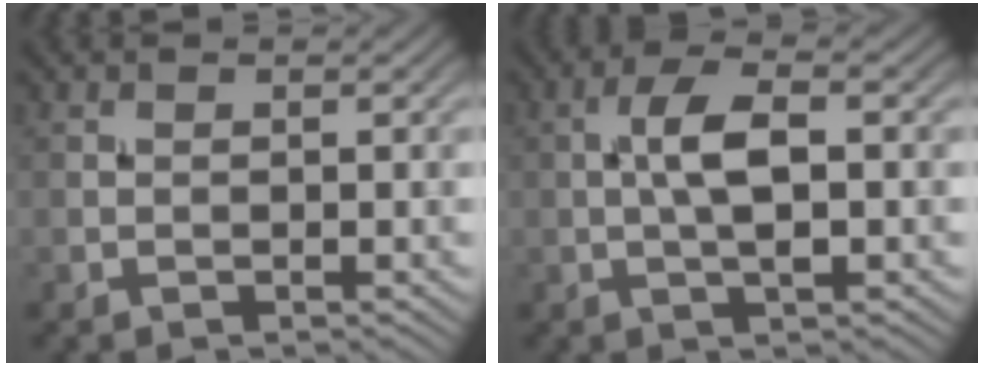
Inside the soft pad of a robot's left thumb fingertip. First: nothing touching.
{"total": 5.3, "force": [0.1, 1.8, 5.0], "torque": [-0.104, 0.011, -0.002]}